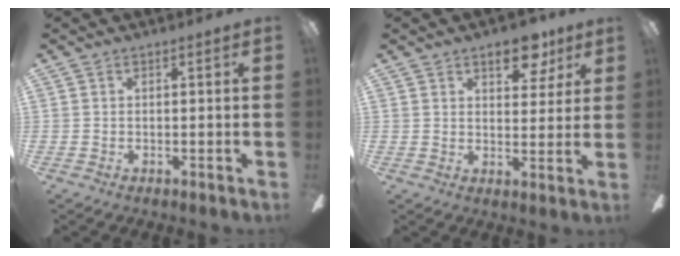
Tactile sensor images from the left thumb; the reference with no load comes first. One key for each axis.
{"total": 8.7, "fx": 5.5, "fy": 4.6, "fz": 4.9, "tx": -0.043, "ty": -0.023, "tz": 0.091}